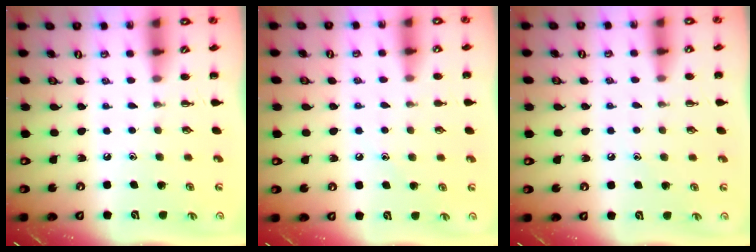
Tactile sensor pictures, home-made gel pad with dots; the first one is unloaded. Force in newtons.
{"total": 8.0, "press": 7.9, "slide": 1.6}
{"total": 6.2, "press": 6.0, "slide": 1.8}